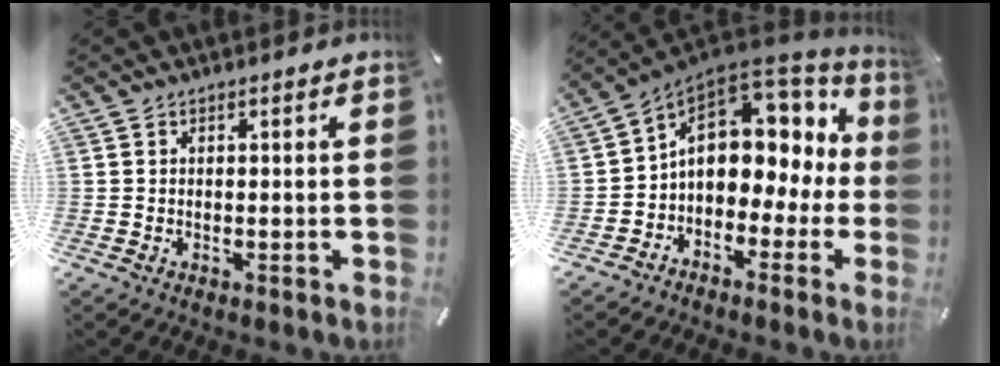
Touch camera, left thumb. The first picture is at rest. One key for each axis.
{"total": 11.9, "fx": 2.3, "fy": 9.0, "fz": 7.4, "tx": -0.117, "ty": -0.017, "tz": 0.041}